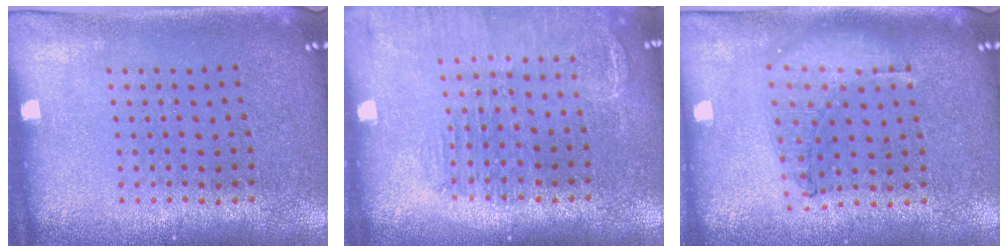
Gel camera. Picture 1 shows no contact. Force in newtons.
{"total": 1.5, "press": 1.4, "slide": 0.3}
{"total": 1.0, "press": 1.0, "slide": 0.2}